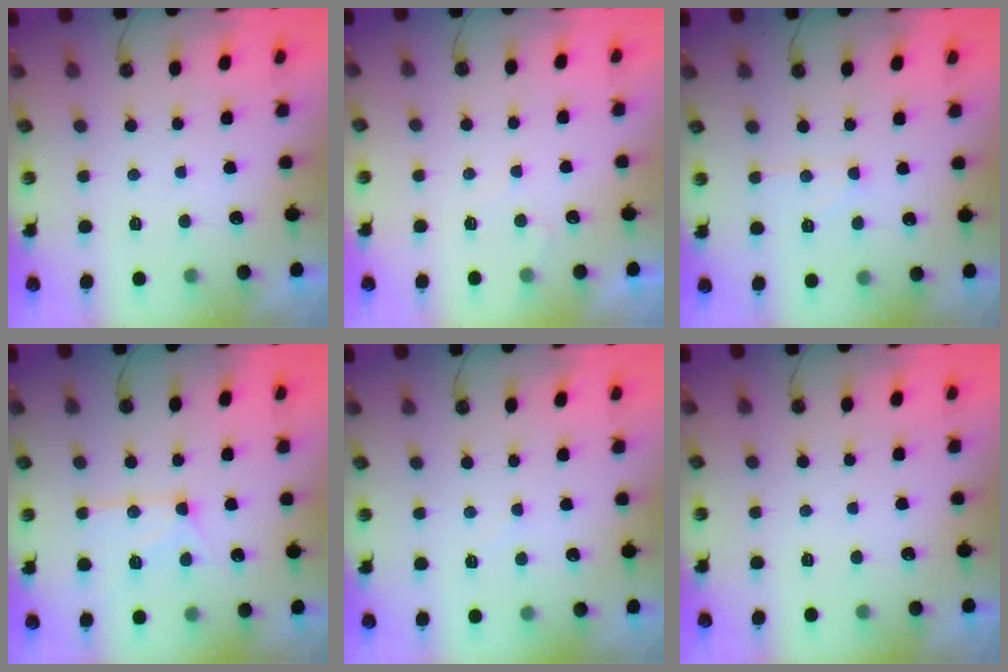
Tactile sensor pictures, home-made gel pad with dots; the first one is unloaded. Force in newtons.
{"total": 3.4, "press": 3.4, "slide": 0.4}
{"total": 7.0, "press": 6.9, "slide": 0.5}
{"total": 14.3, "press": 14.2, "slide": 1.1}
{"total": 2.9, "press": 2.9, "slide": 0.5}
{"total": 0.0}